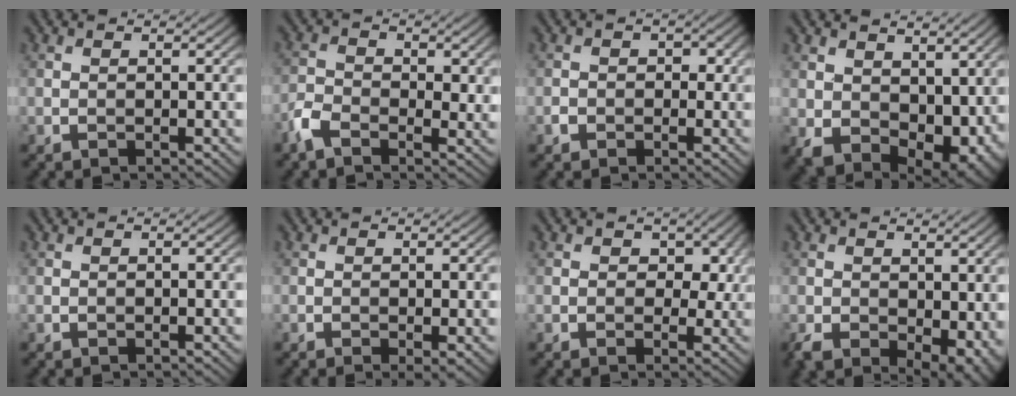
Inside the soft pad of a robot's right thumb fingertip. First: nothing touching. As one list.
[{"total": 4.8, "force": [-1.8, 2.7, 3.6], "torque": [-0.080, -0.005, -0.044]}, {"total": 1.8, "force": [-0.5, 1.6, 0.7], "torque": [-0.007, -0.003, -0.014]}, {"total": 11.3, "force": [1.6, 8.0, 7.8], "torque": [-0.155, -0.048, 0.061]}, {"total": 0.0}, {"total": 1.4, "force": [-0.4, 0.3, 1.4], "torque": [-0.026, -0.009, -0.007]}, {"total": 4.4, "force": [1.0, 3.2, 2.8], "torque": [-0.041, -0.007, 0.007]}, {"total": 8.1, "force": [-1.5, 5.4, 5.9], "torque": [-0.110, -0.040, -0.006]}]